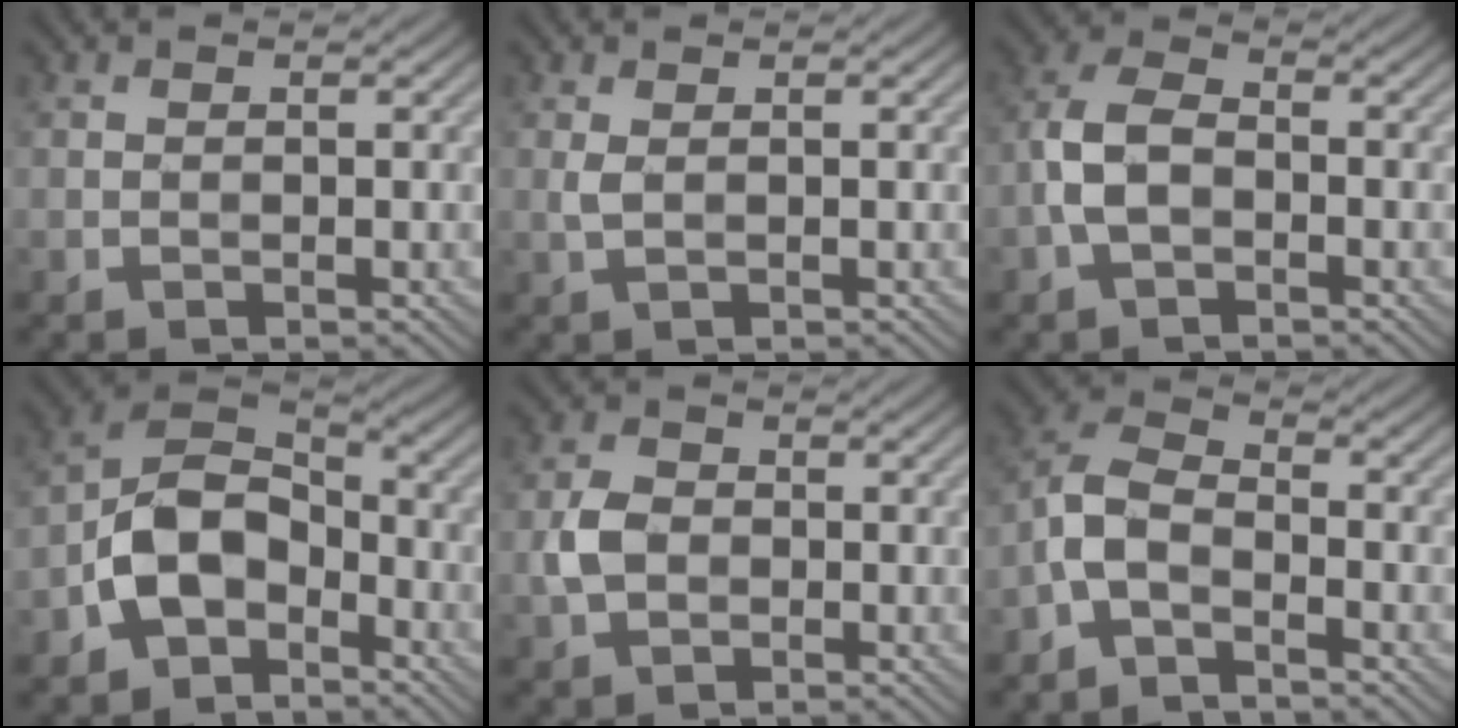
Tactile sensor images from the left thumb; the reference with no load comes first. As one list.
[{"total": 1.0, "force": [0.3, 0.0, 0.9], "torque": [-0.030, 0.002, 0.010]}, {"total": 5.0, "force": [-1.5, 2.7, 3.9], "torque": [-0.093, 0.013, -0.037]}, {"total": 8.4, "force": [-4.1, 5.3, 5.1], "torque": [-0.097, 0.012, -0.094]}, {"total": 3.4, "force": [-0.5, 2.6, 2.1], "torque": [-0.054, 0.003, -0.014]}, {"total": 4.8, "force": [-2.9, 1.9, 3.3], "torque": [-0.077, 0.012, -0.073]}]